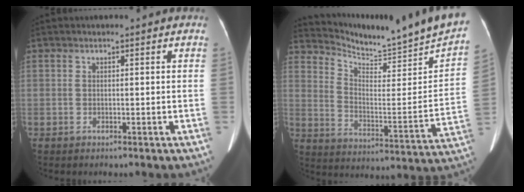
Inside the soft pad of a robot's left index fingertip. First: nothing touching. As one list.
[{"total": 21.5, "force": [20.2, 0.1, 7.5], "torque": [-0.127, -0.101, 0.278]}]